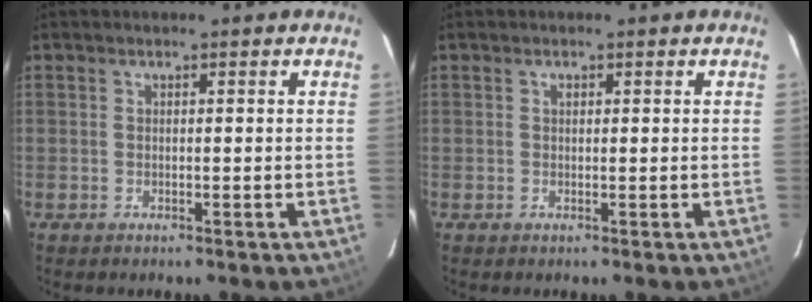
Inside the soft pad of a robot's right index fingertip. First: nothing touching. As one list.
[{"total": 0.6, "force": [0.2, 0.4, 0.3], "torque": [-0.005, 0.002, 0.005]}]